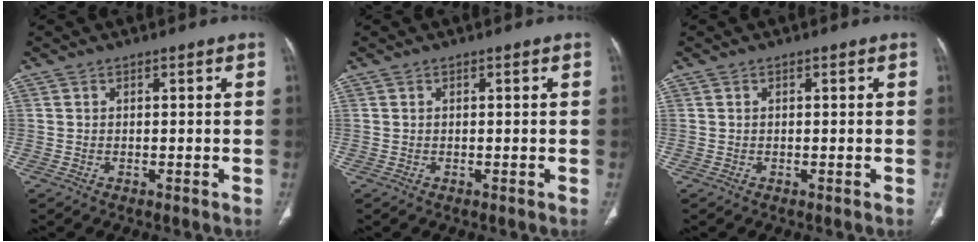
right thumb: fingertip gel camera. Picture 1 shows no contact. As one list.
[{"total": 0.0}, {"total": 0.0}]